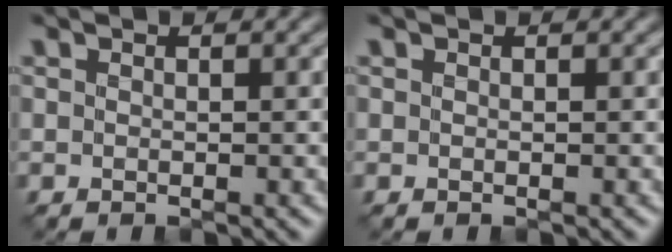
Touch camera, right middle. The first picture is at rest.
{"total": 0.0}